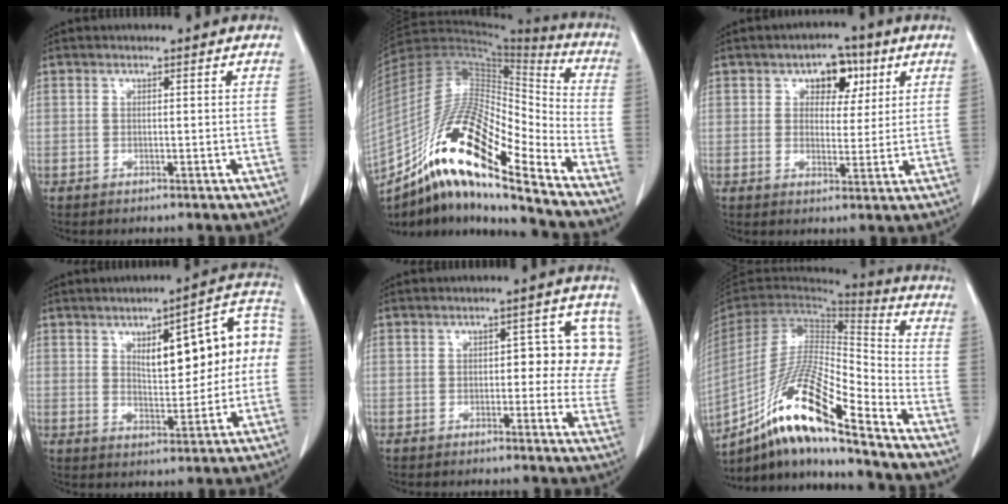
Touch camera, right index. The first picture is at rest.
{"total": 21.4, "force": [-13.3, 3.4, 16.4], "torque": [-0.327, -0.003, -0.239]}
{"total": 6.1, "force": [2.8, 3.7, 4.0], "torque": [-0.048, 0.015, 0.038]}
{"total": 13.7, "force": [2.0, 4.7, 12.8], "torque": [-0.166, 0.042, 0.032]}
{"total": 8.7, "force": [1.3, 4.3, 7.5], "torque": [-0.062, 0.022, 0.011]}
{"total": 18.9, "force": [-12.6, 1.6, 14.0], "torque": [-0.290, -0.018, -0.231]}